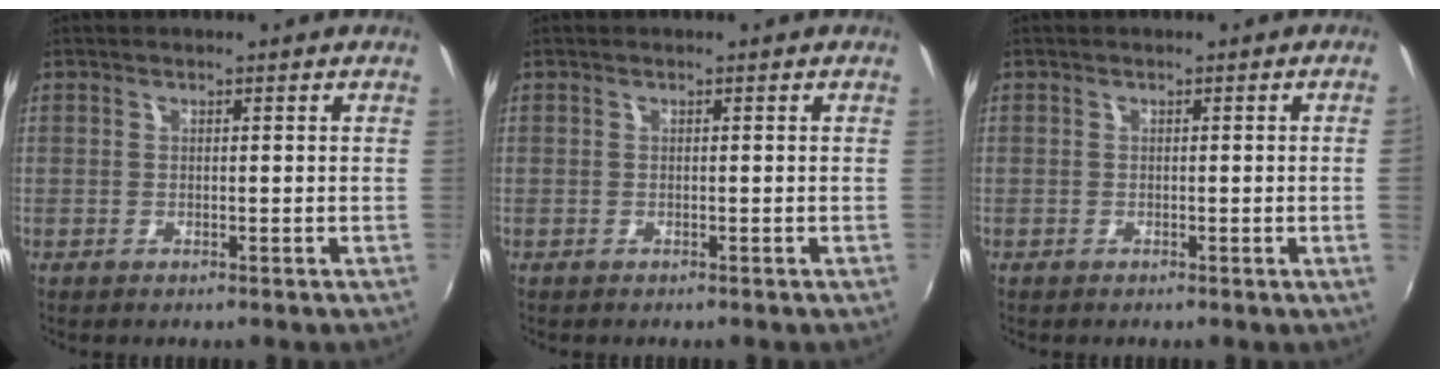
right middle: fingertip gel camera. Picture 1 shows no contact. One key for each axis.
{"total": 0.0}
{"total": 1.3, "fx": 0.1, "fy": -0.9, "fz": 1.0, "tx": -0.008, "ty": -0.016, "tz": 0.002}